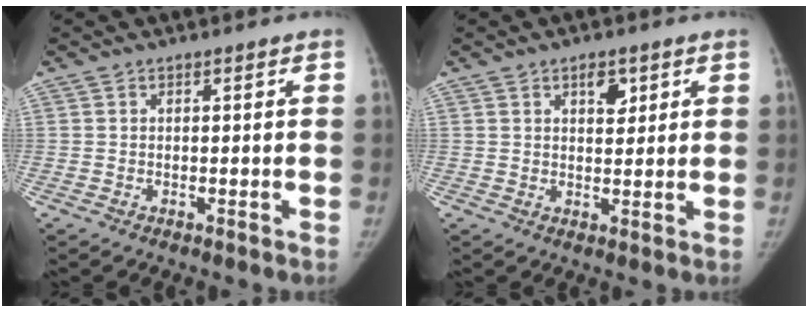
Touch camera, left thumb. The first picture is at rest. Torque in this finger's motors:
{"motor_torque": [0.23, -0.02, 0.50, -0.25, 0.11]}